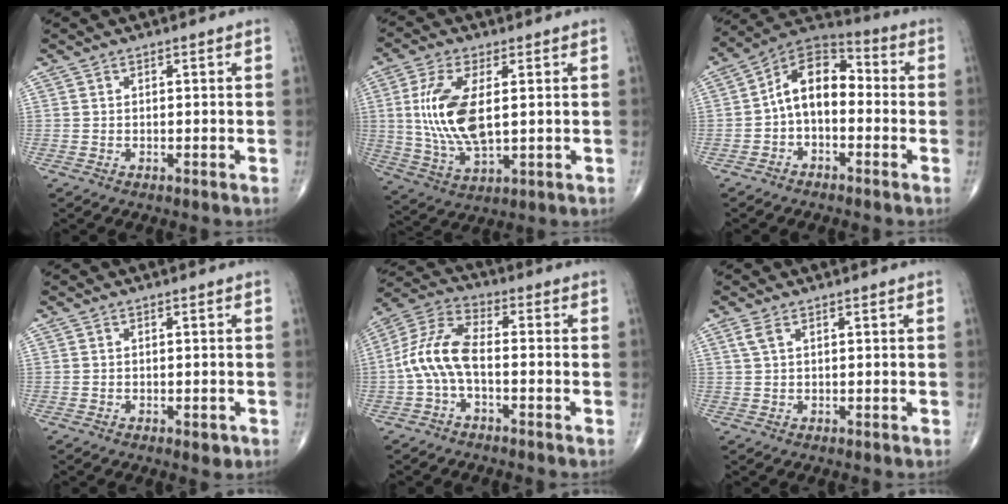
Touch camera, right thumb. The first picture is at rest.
{"total": 13.0, "force": [1.6, 5.7, 11.6], "torque": [-0.245, -0.012, 0.038]}
{"total": 10.5, "force": [-1.3, 6.6, 8.1], "torque": [-0.109, 0.044, -0.041]}
{"total": 1.6, "force": [-0.7, 0.8, 1.1], "torque": [-0.008, -0.001, -0.007]}
{"total": 9.6, "force": [-1.9, 4.3, 8.4], "torque": [-0.185, 0.036, -0.046]}
{"total": 1.8, "force": [0.8, 0.7, 1.4], "torque": [-0.041, 0.010, 0.023]}